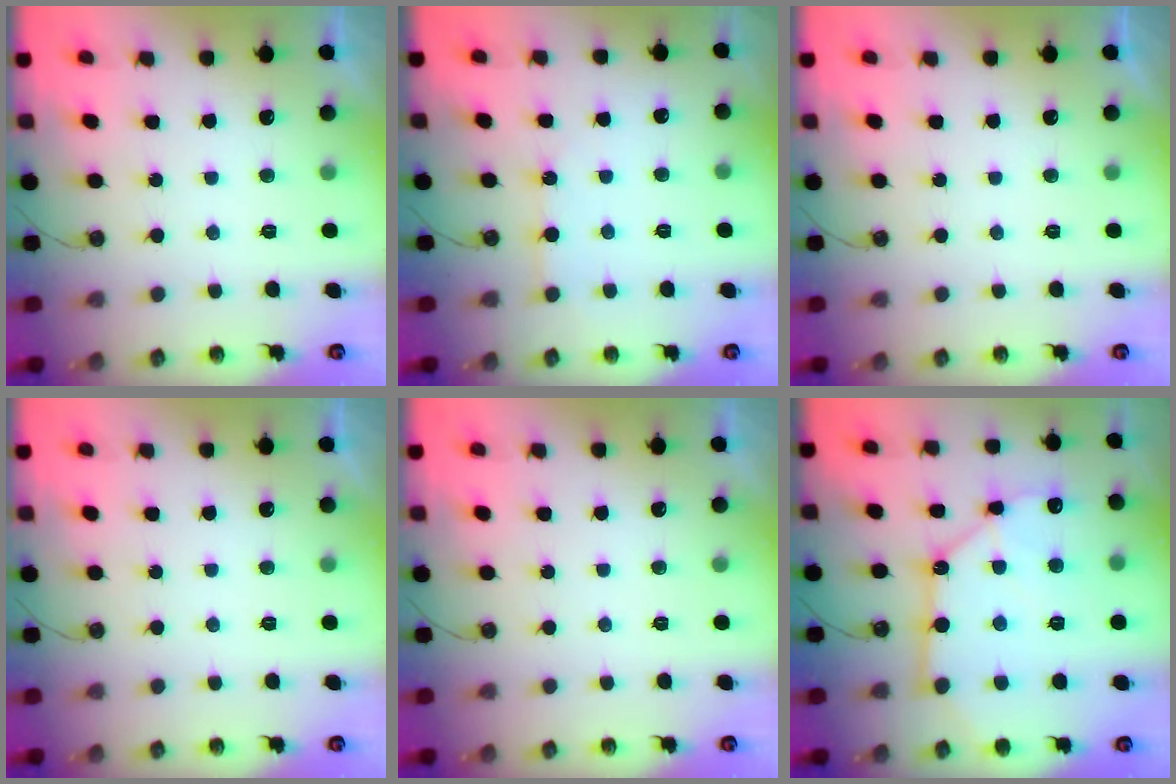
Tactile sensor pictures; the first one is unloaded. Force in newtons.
{"total": 5.5, "press": 5.4, "slide": 0.8}
{"total": 0.0}
{"total": 0.0}
{"total": 0.0}
{"total": 16.2, "press": 16.1, "slide": 1.8}